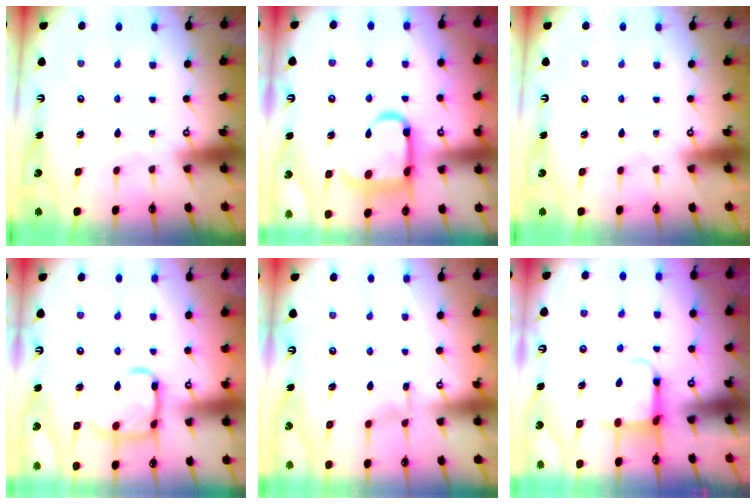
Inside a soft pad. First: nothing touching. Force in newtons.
{"total": 15.0, "press": 15.0, "slide": 1.3}
{"total": 0.0}
{"total": 14.0, "press": 14.0, "slide": 1.2}
{"total": 6.0, "press": 5.9, "slide": 0.7}
{"total": 3.8, "press": 3.6, "slide": 1.3}